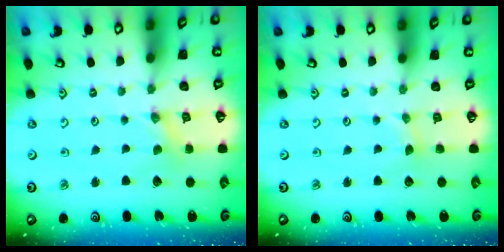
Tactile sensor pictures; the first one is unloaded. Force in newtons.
{"total": 1.3, "press": 1.2, "slide": 0.2}